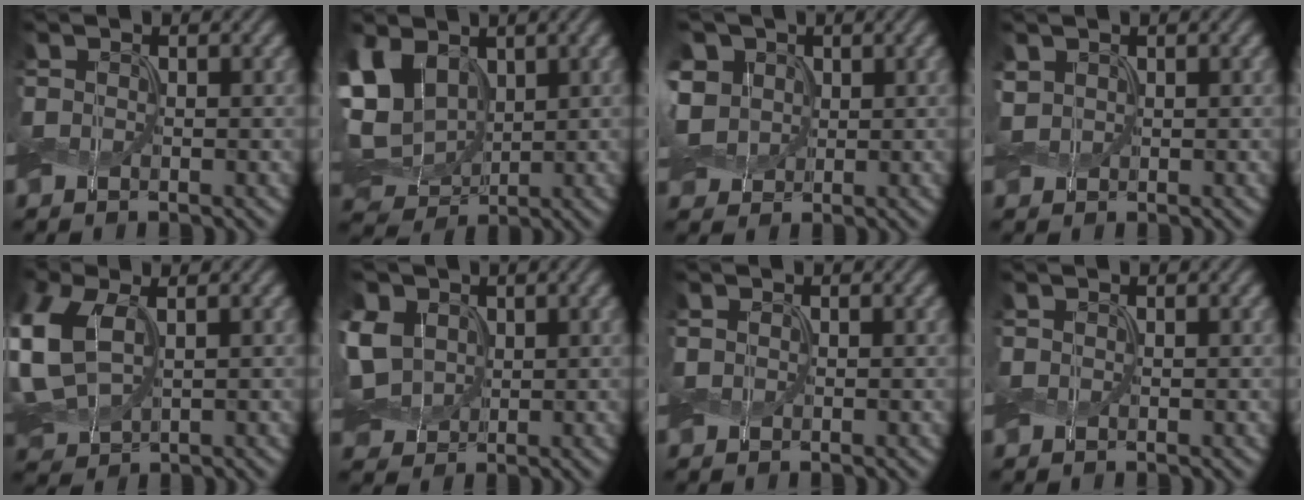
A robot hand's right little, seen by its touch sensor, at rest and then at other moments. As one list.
[{"total": 9.0, "force": [2.6, 6.2, 6.1], "torque": [-0.130, 0.005, 0.052]}, {"total": 4.9, "force": [1.4, 4.1, 2.3], "torque": [-0.083, 0.023, 0.015]}, {"total": 1.4, "force": [0.6, 1.1, 0.7], "torque": [-0.020, 0.006, 0.013]}, {"total": 7.7, "force": [1.0, 4.8, 5.9], "torque": [-0.168, 0.005, 0.025]}, {"total": 6.7, "force": [1.5, 5.2, 4.0], "torque": [-0.117, 0.017, 0.020]}, {"total": 0.0}, {"total": 0.0}]